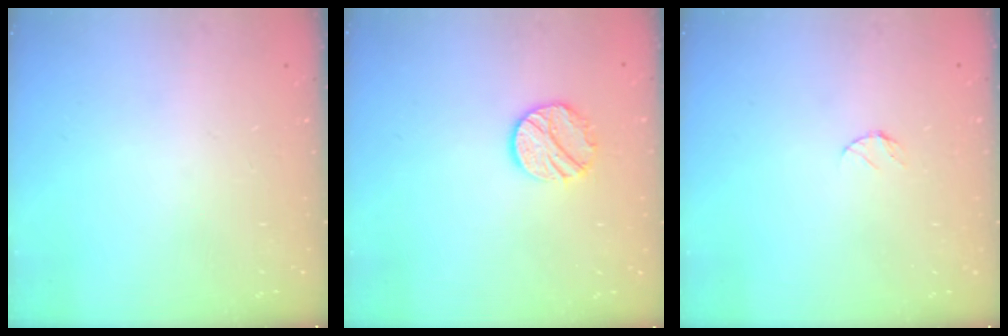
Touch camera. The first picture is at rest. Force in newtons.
{"total": 10.1, "press": 10.1, "slide": 0.4}
{"total": 3.6, "press": 3.6, "slide": 0.4}